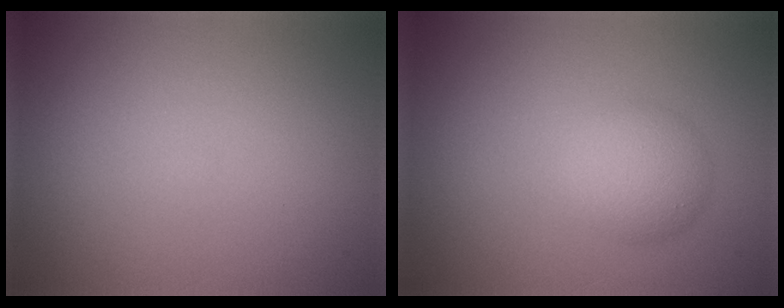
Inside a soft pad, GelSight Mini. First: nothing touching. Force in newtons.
{"total": 3.0, "press": 3.0, "slide": 0.0}